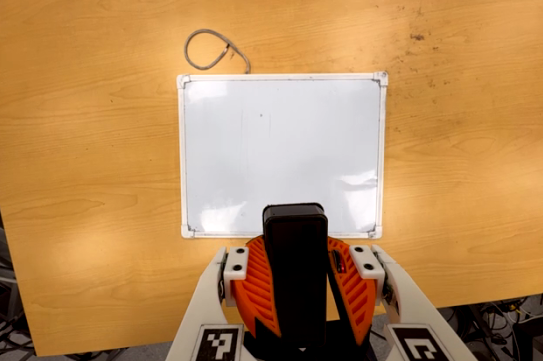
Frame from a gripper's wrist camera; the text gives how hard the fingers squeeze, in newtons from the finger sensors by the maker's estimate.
{"total": 11.4, "left": 11.1, "right": 11.6}